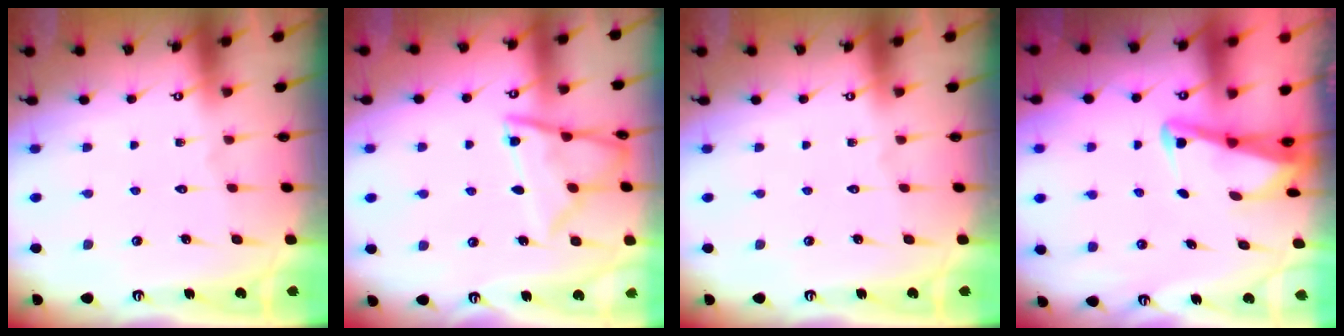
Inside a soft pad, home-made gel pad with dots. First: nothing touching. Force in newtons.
{"total": 10.7, "press": 10.6, "slide": 0.6}
{"total": 0.0}
{"total": 3.0, "press": 3.0, "slide": 0.3}